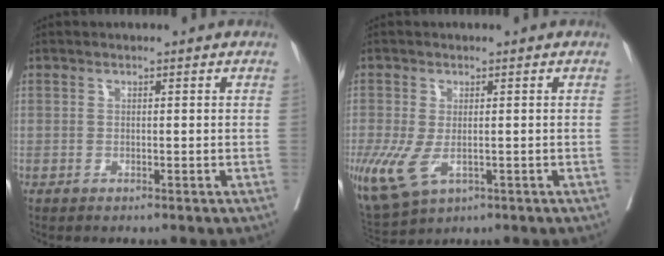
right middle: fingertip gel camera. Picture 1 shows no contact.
{"total": 13.3, "force": [-4.7, 8.1, 9.4], "torque": [-0.243, -0.029, -0.065]}